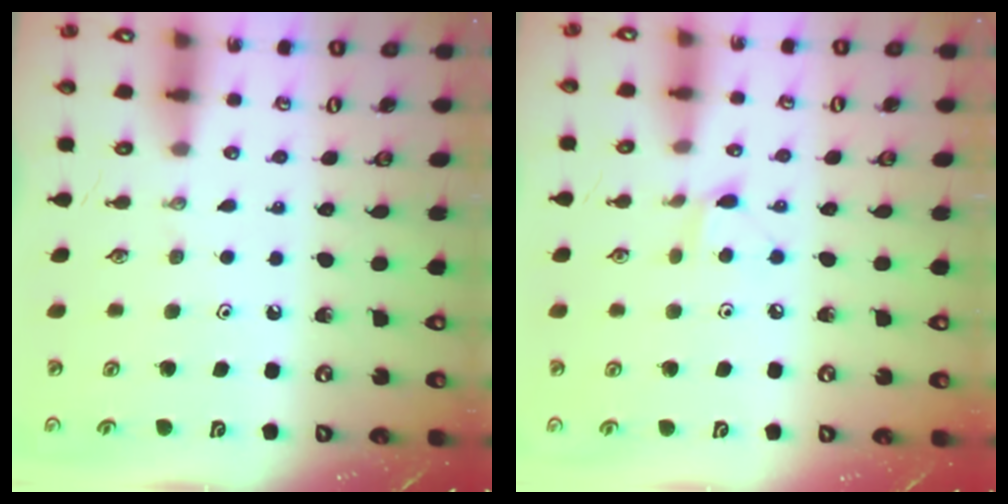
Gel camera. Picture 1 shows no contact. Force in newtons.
{"total": 5.2, "press": 5.1, "slide": 0.6}